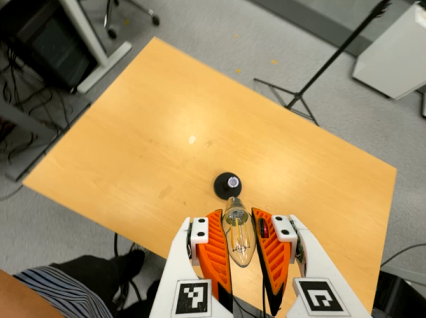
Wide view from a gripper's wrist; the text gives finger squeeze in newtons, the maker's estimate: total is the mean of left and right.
{"total": 21.7, "left": 24.7, "right": 18.8}